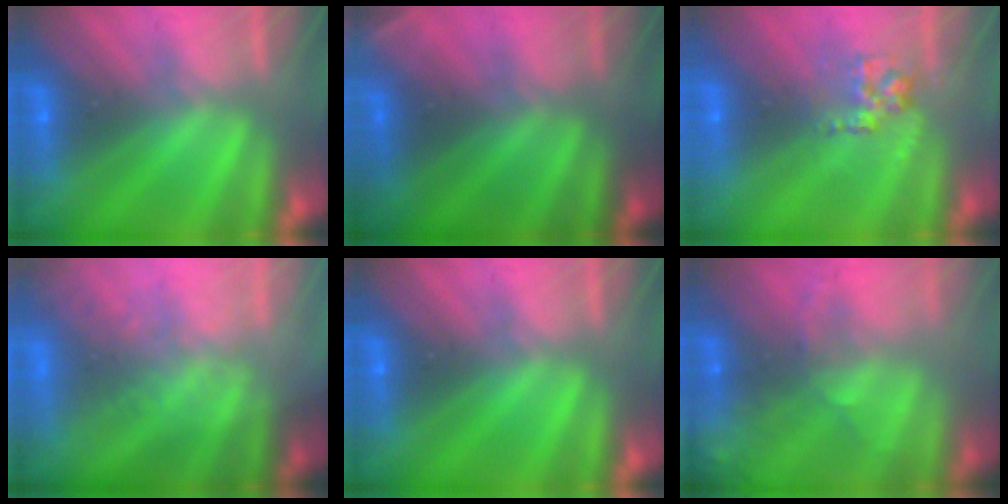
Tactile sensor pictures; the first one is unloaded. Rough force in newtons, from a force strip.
{"total": 4.5}
{"total": 2.8}
{"total": 9.2}
{"total": 0.0}
{"total": 7.6}